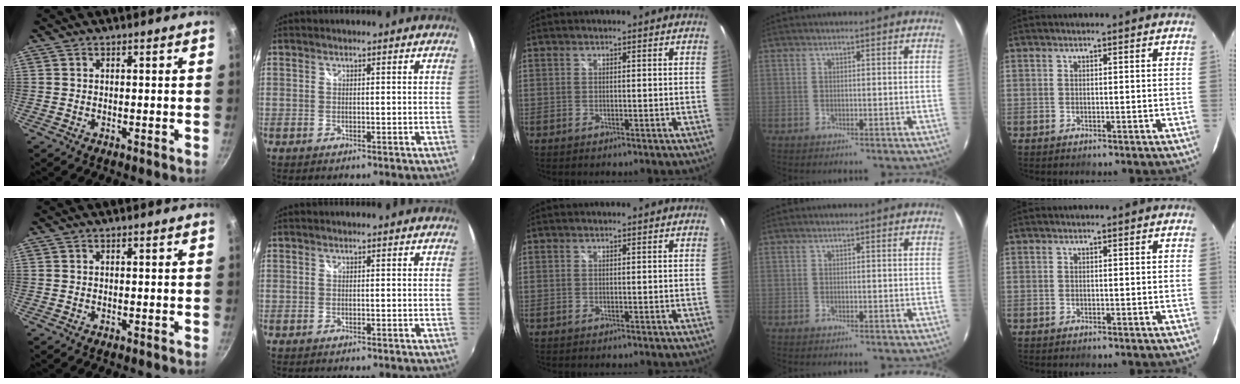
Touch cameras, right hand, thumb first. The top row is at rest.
{}